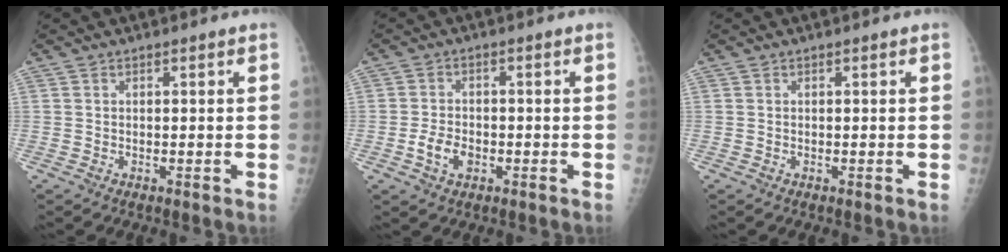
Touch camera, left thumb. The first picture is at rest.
{"total": 4.7, "force": [-1.6, 3.2, 3.1], "torque": [-0.051, 0.009, -0.026]}
{"total": 0.0}